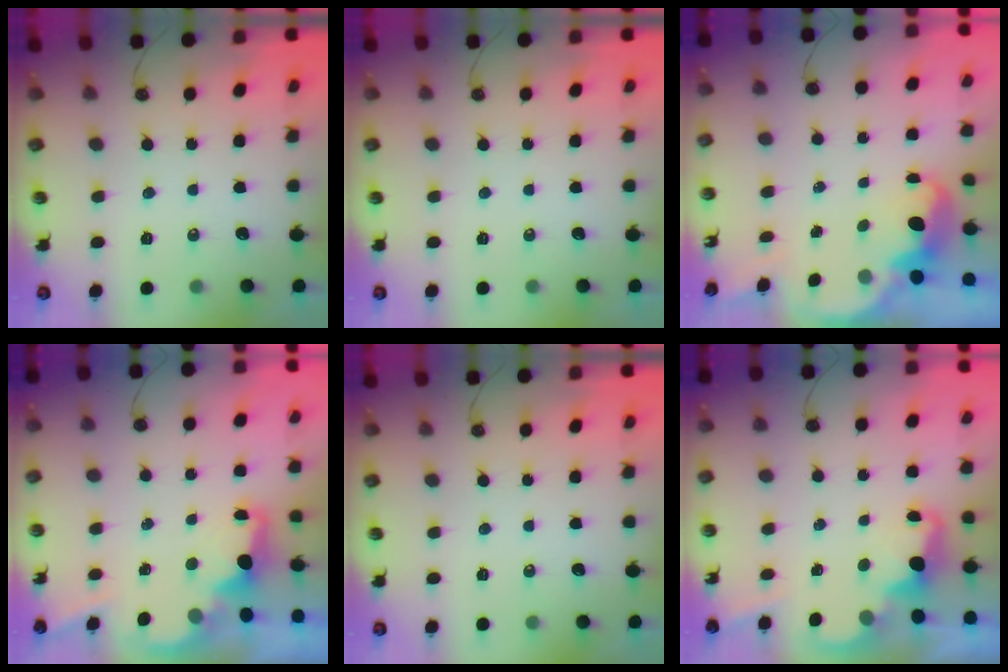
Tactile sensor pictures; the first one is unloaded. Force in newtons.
{"total": 0.0}
{"total": 3.9, "press": 3.8, "slide": 0.6}
{"total": 2.9, "press": 2.8, "slide": 0.5}
{"total": 0.0}
{"total": 2.4, "press": 2.3, "slide": 0.5}